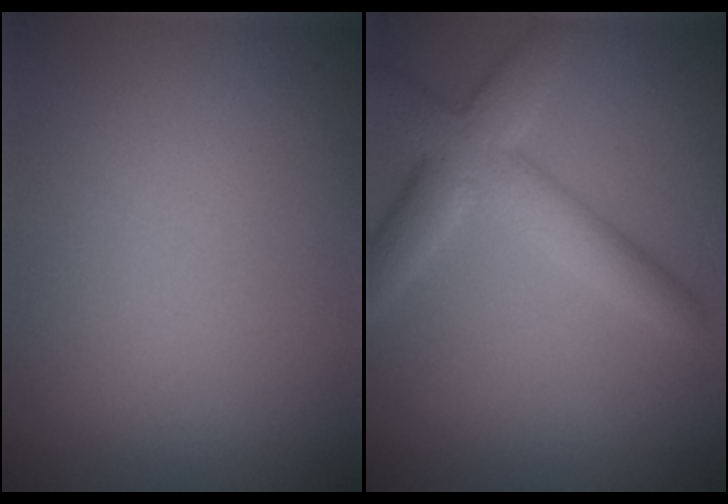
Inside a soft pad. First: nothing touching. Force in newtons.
{"total": 4.9, "press": 4.9, "slide": 0.3}